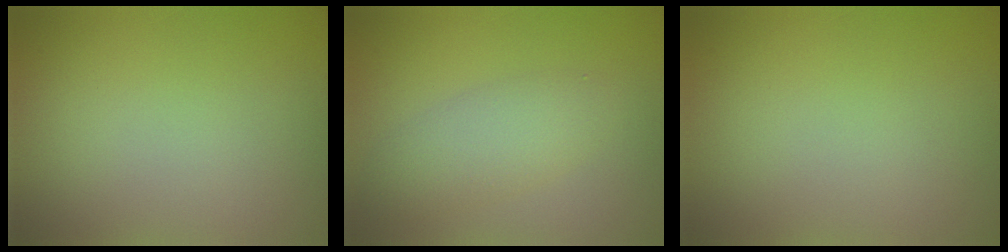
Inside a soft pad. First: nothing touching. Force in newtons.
{"total": 3.2, "press": 3.2, "slide": 0.2}
{"total": 0.0}